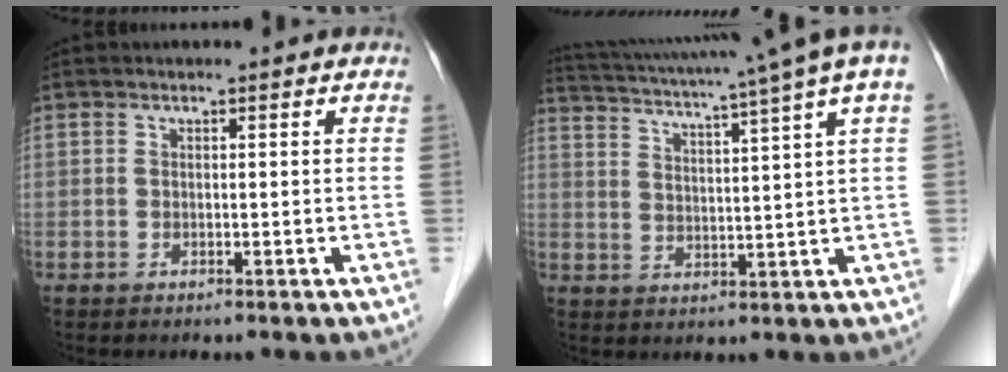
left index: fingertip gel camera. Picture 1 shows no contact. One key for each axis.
{"total": 15.8, "fx": 12.4, "fy": -1.4, "fz": 9.6, "tx": -0.172, "ty": -0.006, "tz": 0.164}